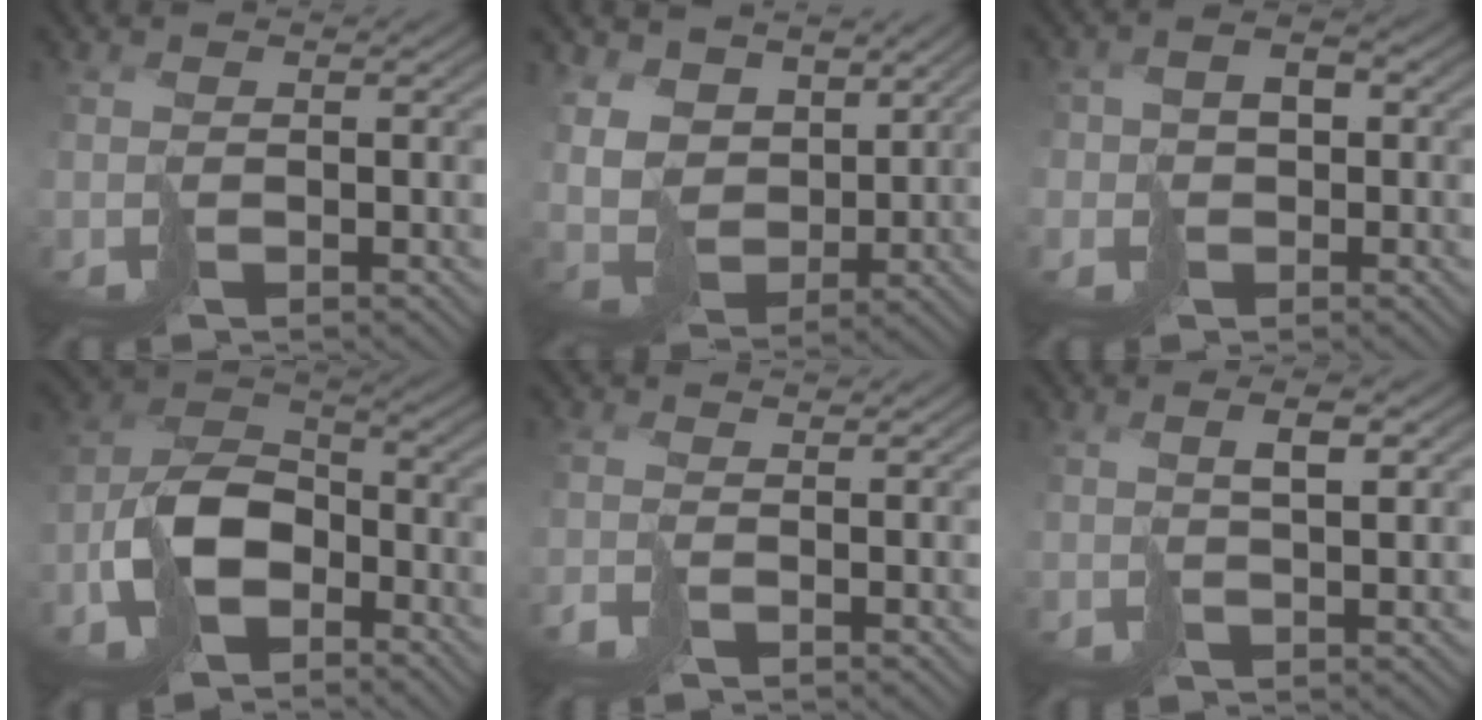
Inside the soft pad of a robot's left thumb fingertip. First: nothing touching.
{"total": 9.0, "force": [5.6, 5.7, 4.0], "torque": [-0.129, 0.006, 0.107]}
{"total": 4.8, "force": [-0.5, 3.9, 2.8], "torque": [-0.045, 0.000, -0.008]}
{"total": 9.6, "force": [-4.5, 6.0, 6.1], "torque": [-0.138, -0.003, -0.098]}
{"total": 1.4, "force": [-0.7, 0.2, 1.2], "torque": [-0.028, 0.001, -0.024]}
{"total": 3.4, "force": [1.5, 0.7, 3.0], "torque": [-0.052, 0.008, 0.029]}